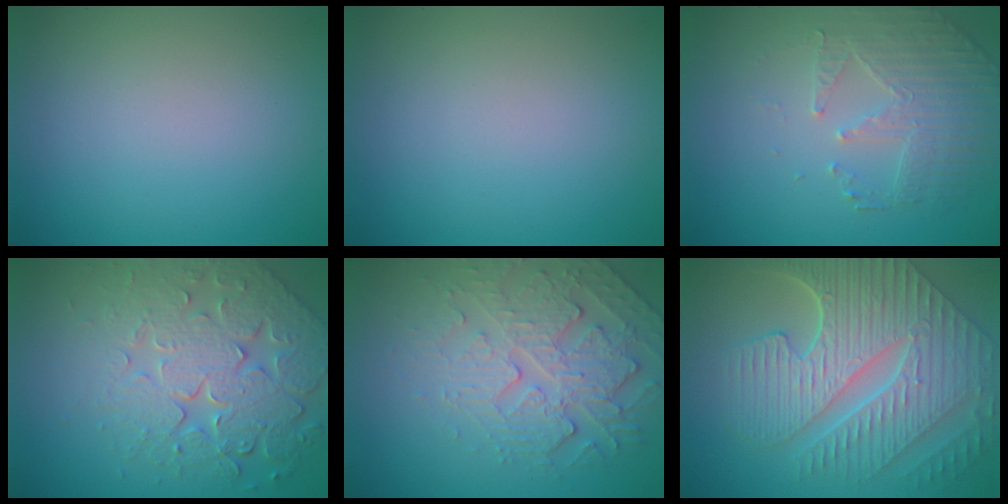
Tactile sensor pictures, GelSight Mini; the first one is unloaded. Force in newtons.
{"total": 0.0}
{"total": 2.5, "press": 2.2, "slide": 1.2}
{"total": 7.8, "press": 5.7, "slide": 5.4}
{"total": 4.4, "press": 4.1, "slide": 1.7}
{"total": 10.3, "press": 7.2, "slide": 7.3}